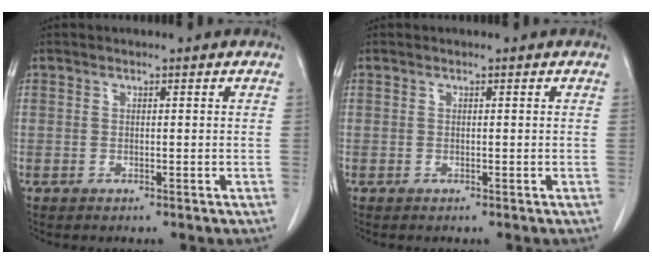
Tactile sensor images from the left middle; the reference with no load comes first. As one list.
[{"total": 0.0}]